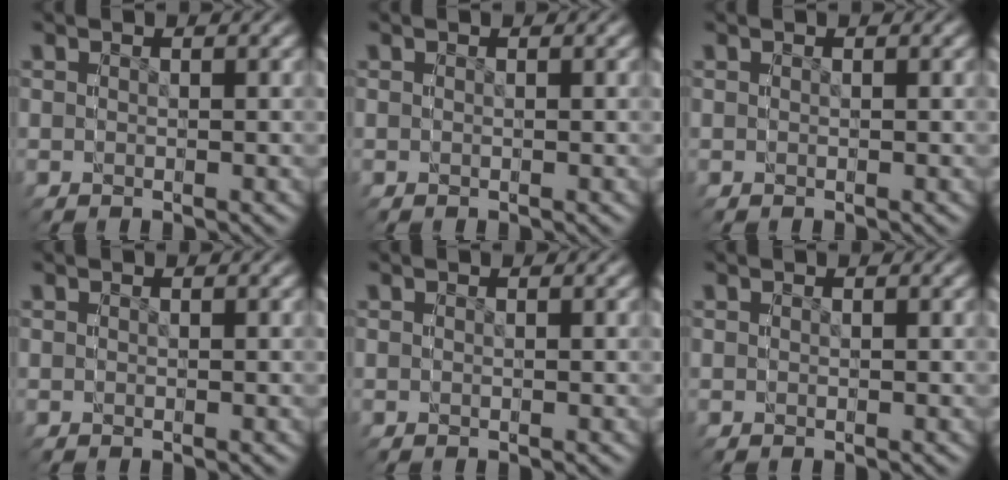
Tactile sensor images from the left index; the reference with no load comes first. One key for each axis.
{"total": 0.0}
{"total": 0.0}
{"total": 0.0}
{"total": 0.0}
{"total": 0.0}